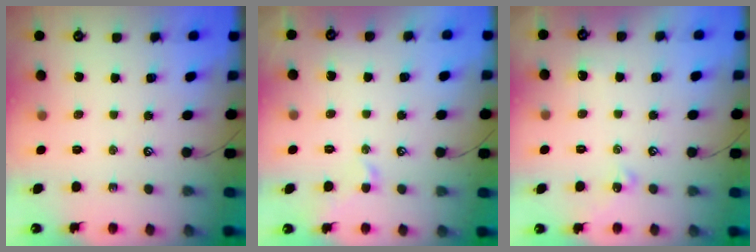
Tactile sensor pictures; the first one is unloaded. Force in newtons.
{"total": 0.9, "press": 0.6, "slide": 0.7}
{"total": 0.8, "press": 0.6, "slide": 0.4}